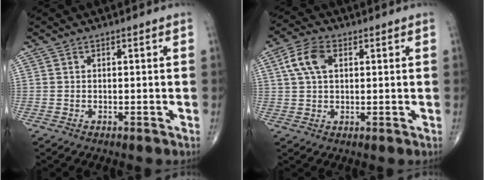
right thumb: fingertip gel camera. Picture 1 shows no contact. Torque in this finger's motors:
{"motor_torque": [-0.76, 0.79, 0.57, 0.20, 0.28]}